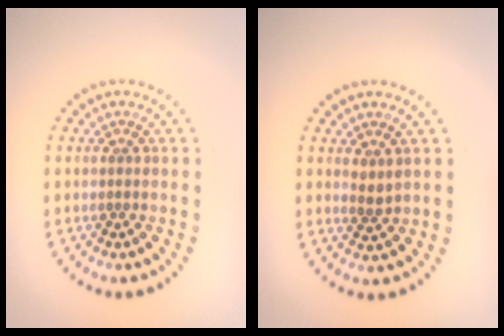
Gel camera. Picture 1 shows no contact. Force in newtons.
{"total": 1.0, "press": 0.9, "slide": 0.4}